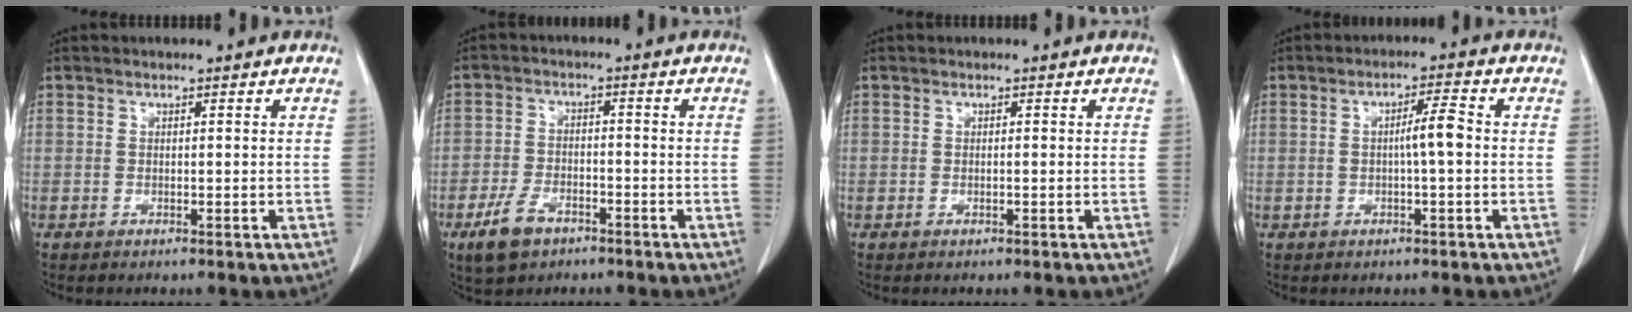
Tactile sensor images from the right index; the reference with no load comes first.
{"total": 5.9, "force": [-3.8, 3.1, 3.4], "torque": [-0.074, -0.002, -0.064]}
{"total": 0.0}
{"total": 4.0, "force": [-0.1, 0.2, 4.0], "torque": [-0.068, 0.007, -0.003]}